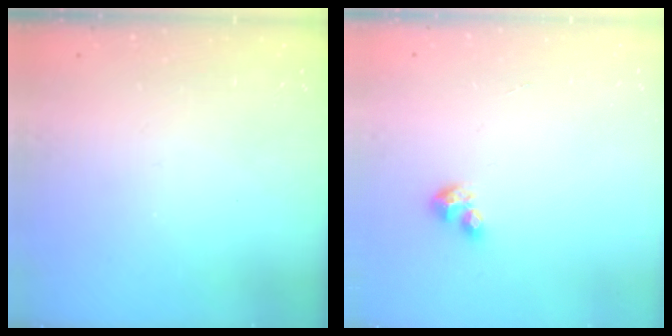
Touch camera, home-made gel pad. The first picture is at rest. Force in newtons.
{"total": 2.8, "press": 2.8, "slide": 0.2}